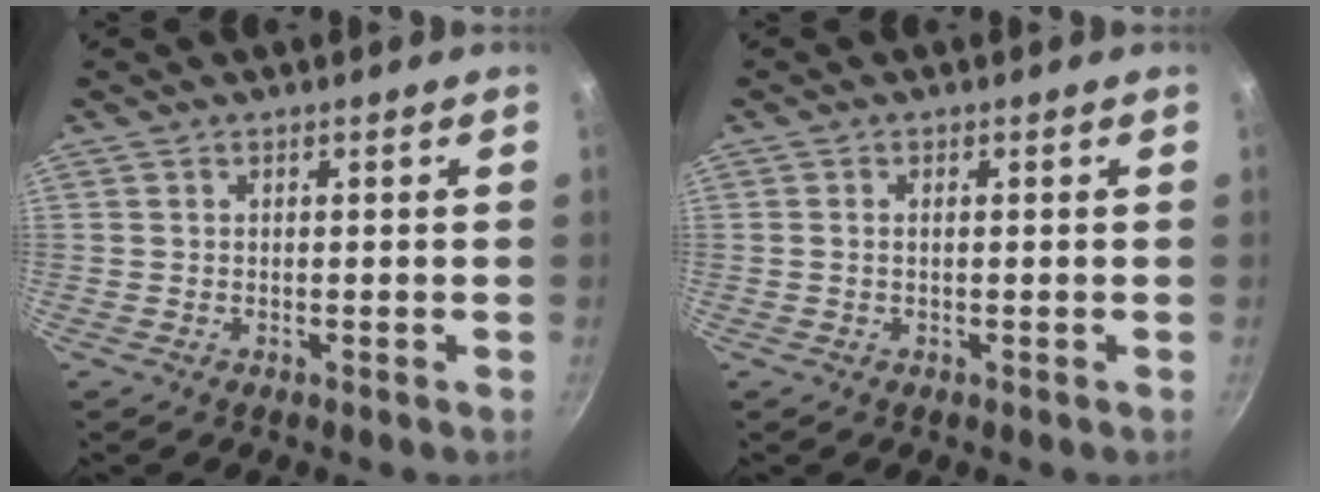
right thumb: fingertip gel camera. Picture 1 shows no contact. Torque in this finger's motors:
{"motor_torque": [0.07, -0.36, -0.08, -0.07, 0.04]}